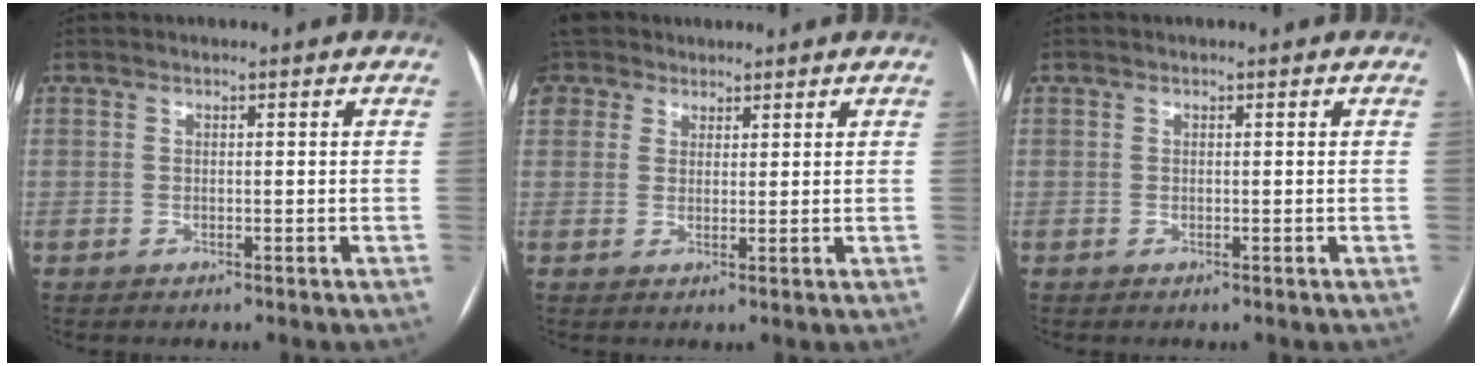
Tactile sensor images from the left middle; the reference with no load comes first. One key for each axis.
{"total": 9.1, "fx": 5.4, "fy": 6.8, "fz": 2.5, "tx": -0.082, "ty": 0.036, "tz": 0.106}
{"total": 0.0}